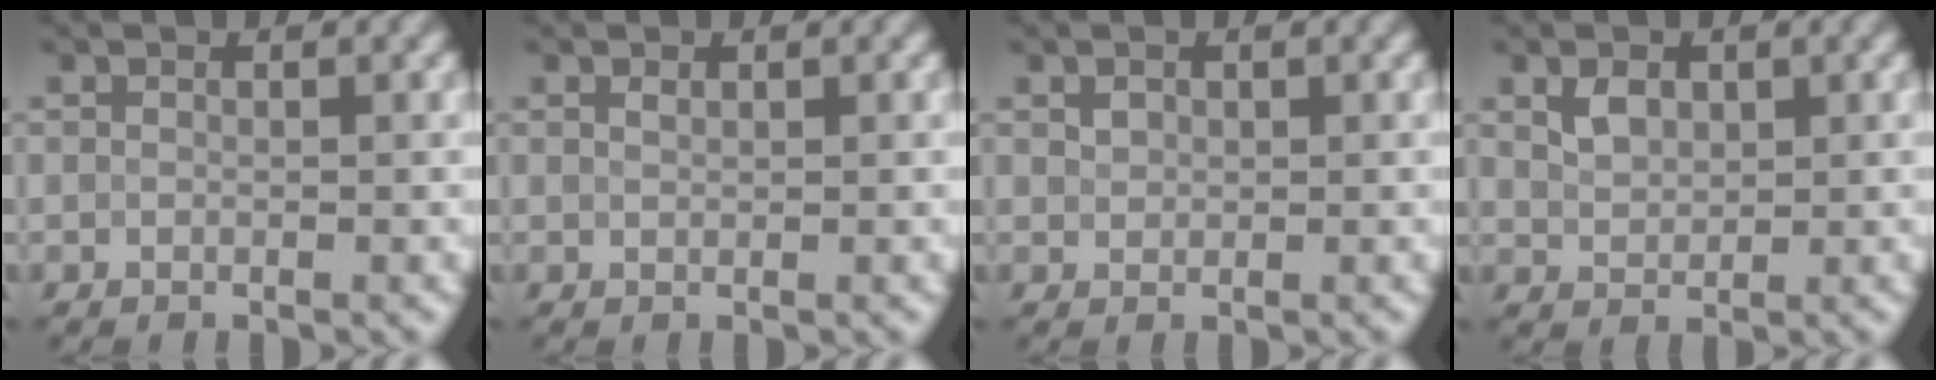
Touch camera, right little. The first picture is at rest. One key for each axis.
{"total": 0.5, "fx": 0.4, "fy": 0.2, "fz": 0.3, "tx": -0.007, "ty": 0.000, "tz": 0.009}
{"total": 0.8, "fx": 0.4, "fy": 0.6, "fz": 0.3, "tx": -0.007, "ty": -0.002, "tz": 0.010}
{"total": 1.9, "fx": 0.9, "fy": 1.3, "fz": 1.1, "tx": -0.022, "ty": 0.000, "tz": 0.020}